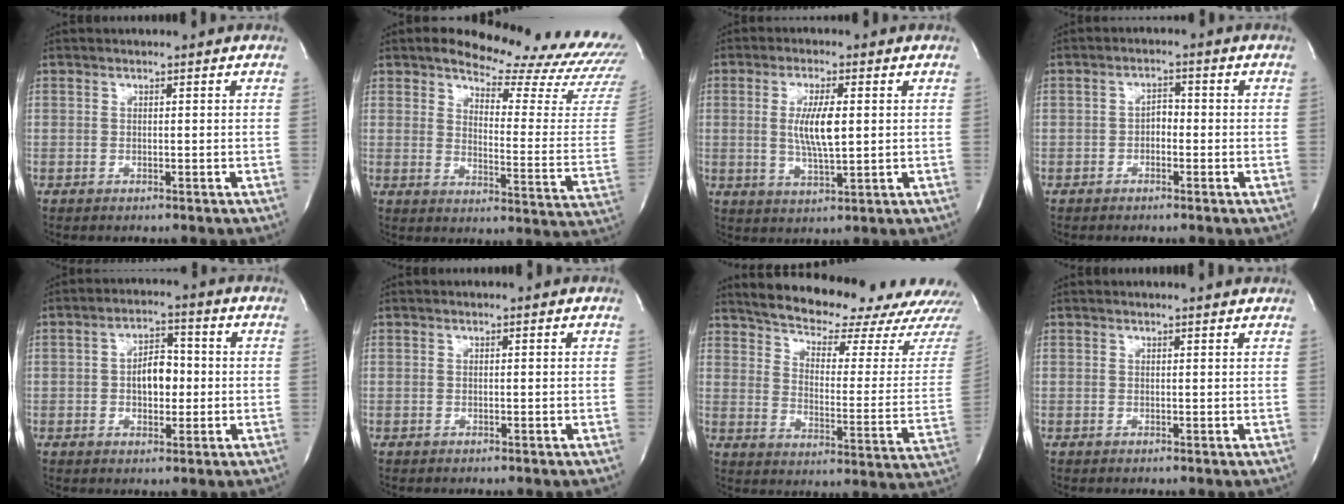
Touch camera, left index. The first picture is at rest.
{"total": 21.2, "force": [19.3, 3.8, 7.9], "torque": [-0.099, -0.108, 0.217]}
{"total": 6.5, "force": [0.7, 1.1, 6.3], "torque": [-0.125, -0.006, 0.016]}
{"total": 2.1, "force": [-0.6, 1.3, 1.5], "torque": [-0.018, 0.008, -0.014]}
{"total": 5.8, "force": [-0.3, 3.2, 4.8], "torque": [-0.079, 0.014, -0.005]}
{"total": 0.0}
{"total": 23.9, "force": [21.3, 4.1, 9.9], "torque": [-0.149, -0.060, 0.268]}
{"total": 2.4, "force": [2.4, -0.1, 0.4], "torque": [-0.010, 0.002, 0.021]}